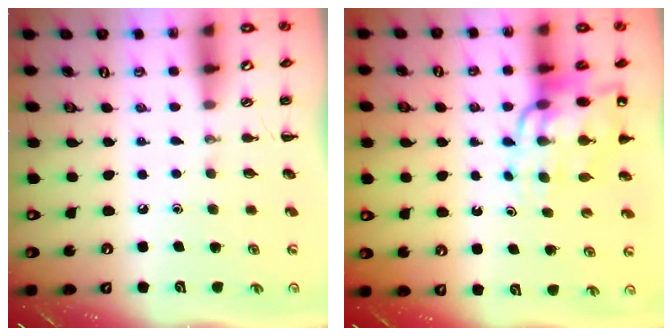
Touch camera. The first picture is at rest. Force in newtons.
{"total": 13.9, "press": 13.4, "slide": 3.8}